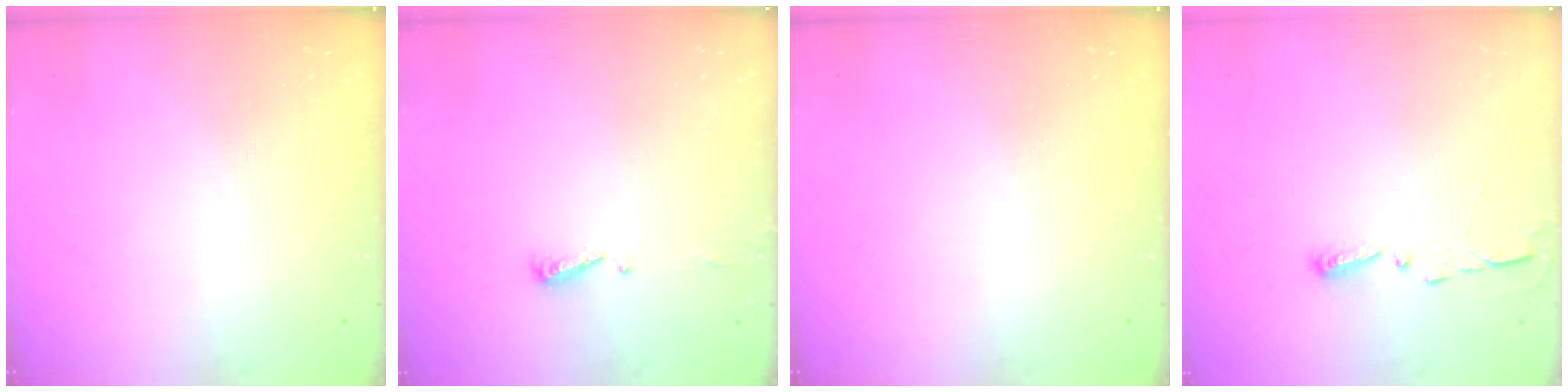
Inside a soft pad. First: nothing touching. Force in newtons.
{"total": 4.9, "press": 4.8, "slide": 0.4}
{"total": 0.0}
{"total": 2.9, "press": 2.9, "slide": 0.4}